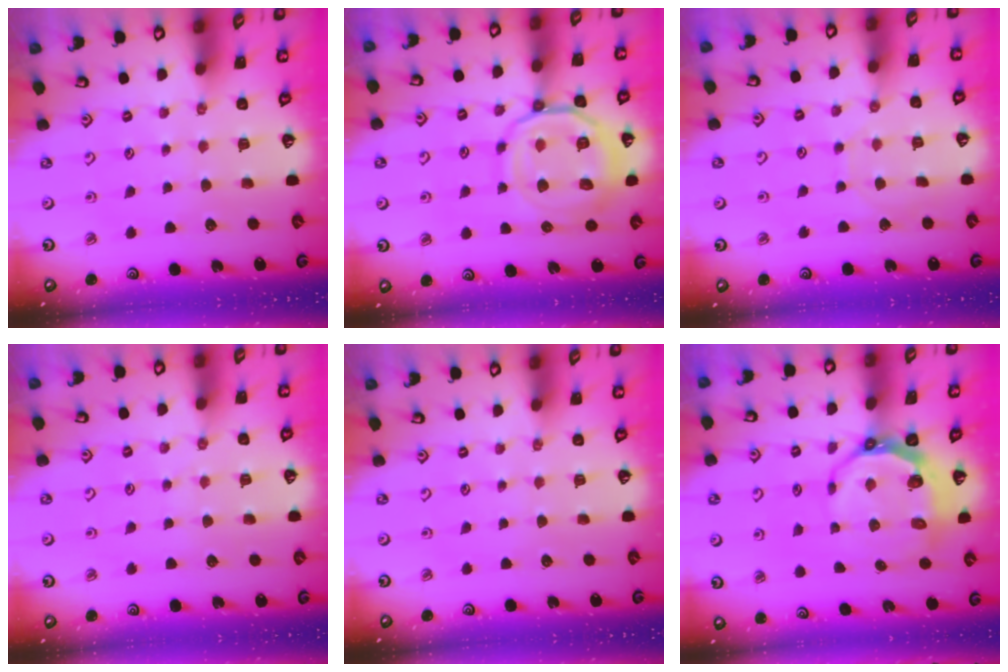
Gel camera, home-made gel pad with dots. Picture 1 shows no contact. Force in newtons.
{"total": 17.3, "press": 17.2, "slide": 1.7}
{"total": 4.7, "press": 4.7, "slide": 0.3}
{"total": 2.7, "press": 2.7, "slide": 0.5}
{"total": 0.0}
{"total": 8.9, "press": 7.9, "slide": 4.1}